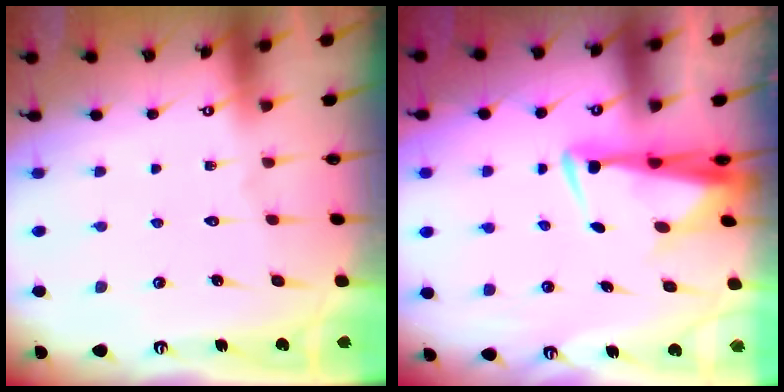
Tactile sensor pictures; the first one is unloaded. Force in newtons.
{"total": 4.6, "press": 4.4, "slide": 1.1}